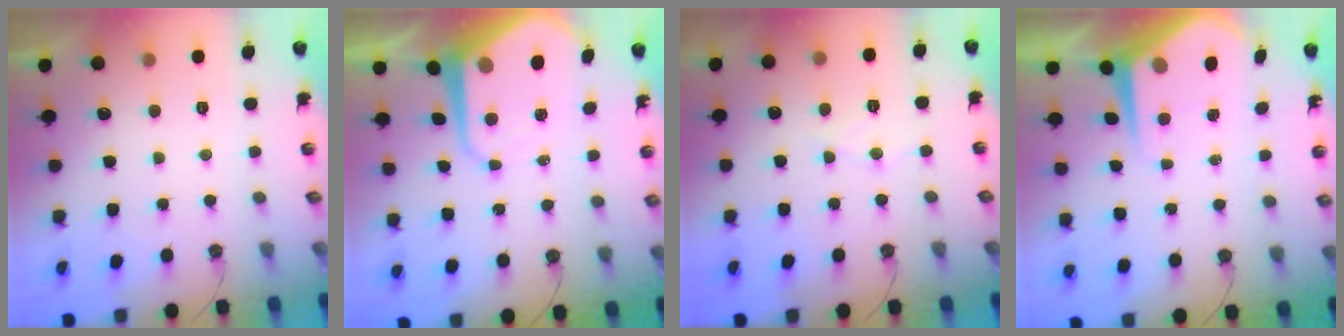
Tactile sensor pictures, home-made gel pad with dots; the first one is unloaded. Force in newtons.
{"total": 9.5, "press": 9.5, "slide": 0.7}
{"total": 6.1, "press": 6.0, "slide": 0.4}
{"total": 7.1, "press": 7.1, "slide": 0.1}